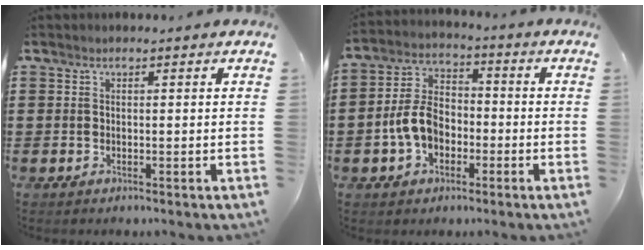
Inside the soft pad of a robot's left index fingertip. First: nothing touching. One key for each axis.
{"total": 7.5, "fx": -2.4, "fy": 5.3, "fz": 4.7, "tx": -0.120, "ty": 0.010, "tz": -0.053}